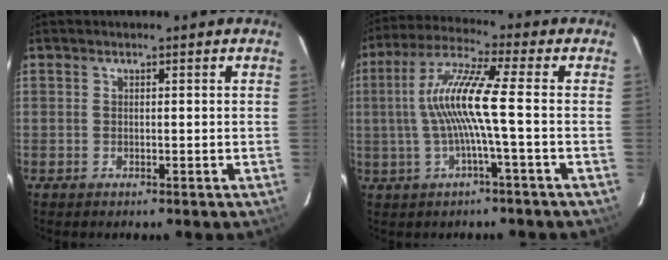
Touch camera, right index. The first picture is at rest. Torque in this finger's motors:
{"motor_torque": [0.78, -0.17, 0.81, 0.21]}